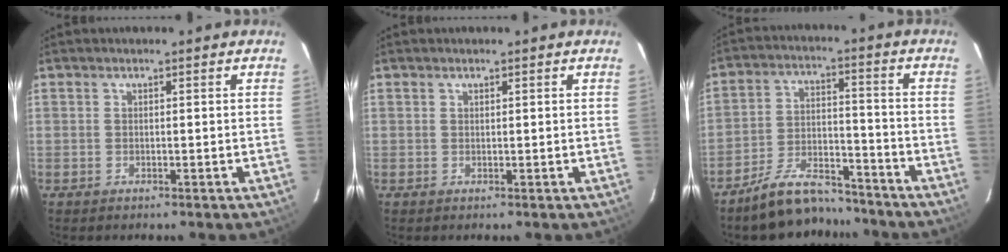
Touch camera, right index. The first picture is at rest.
{"total": 0.0}
{"total": 11.9, "force": [-10.3, 4.0, 4.3], "torque": [-0.095, 0.019, -0.162]}